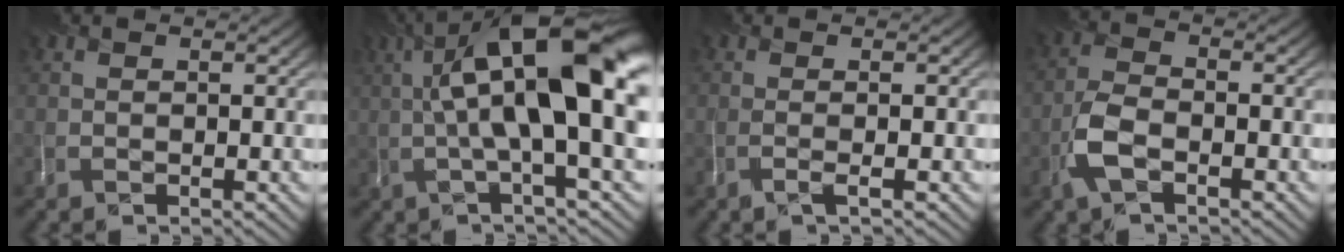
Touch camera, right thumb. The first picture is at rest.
{"total": 15.9, "force": [2.3, 4.5, 15.1], "torque": [-0.256, 0.022, 0.044]}
{"total": 1.3, "force": [-0.4, 0.1, 1.2], "torque": [-0.014, 0.007, -0.016]}
{"total": 4.4, "force": [-2.0, 2.0, 3.3], "torque": [-0.079, 0.003, -0.048]}